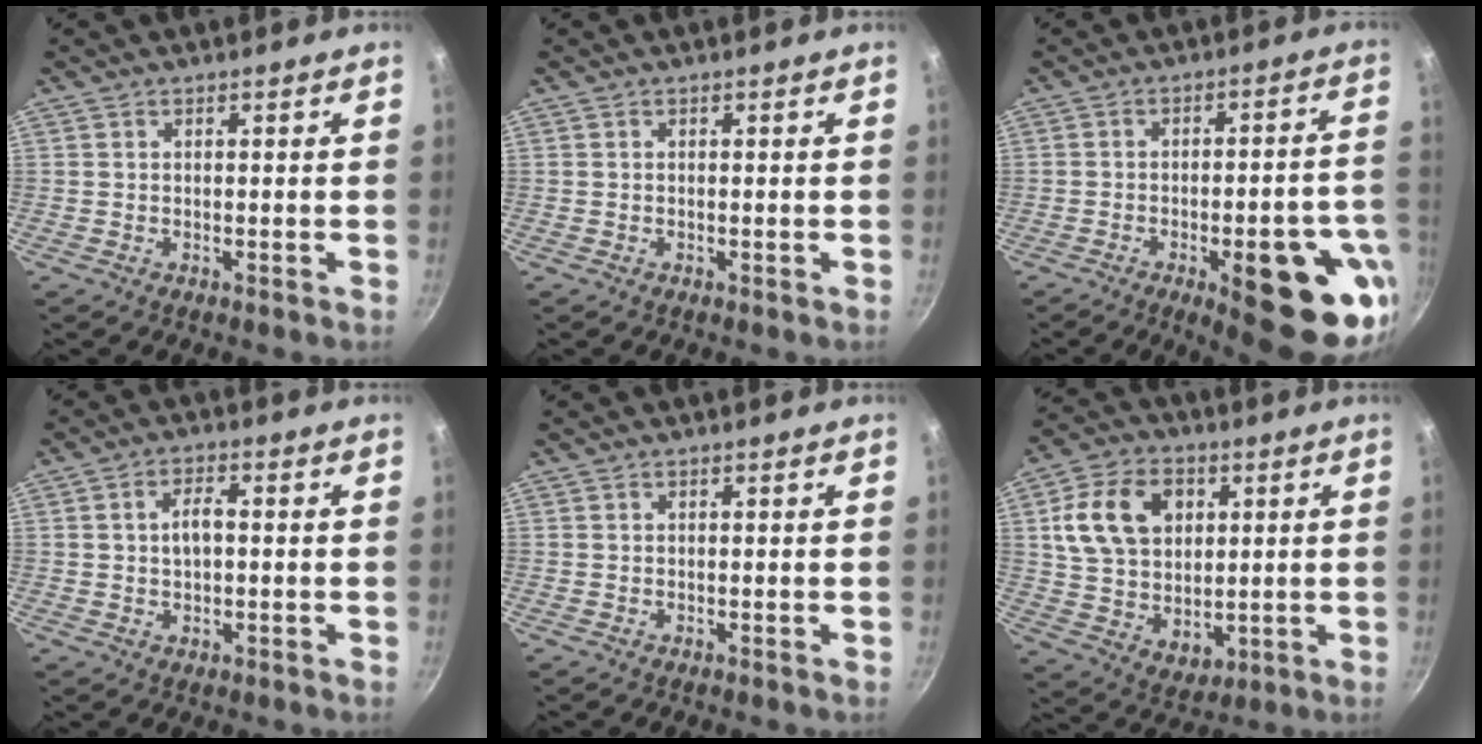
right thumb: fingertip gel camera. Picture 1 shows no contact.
{"total": 0.0}
{"total": 20.1, "force": [-8.4, 6.9, 16.9], "torque": [-0.154, 0.028, -0.102]}
{"total": 4.6, "force": [0.2, 2.7, 3.7], "torque": [-0.056, 0.015, 0.001]}
{"total": 0.0}
{"total": 17.3, "force": [4.2, 13.0, 10.5], "torque": [-0.157, -0.007, 0.081]}